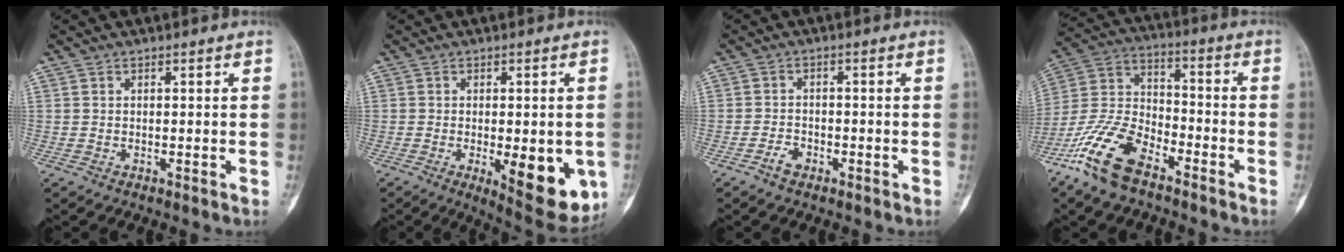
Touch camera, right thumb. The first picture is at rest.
{"total": 12.8, "force": [-3.1, 4.8, 11.5], "torque": [-0.130, -0.020, -0.028]}
{"total": 2.5, "force": [-1.7, 1.4, 1.2], "torque": [-0.018, 0.011, -0.030]}
{"total": 15.0, "force": [-9.6, 6.8, 9.3], "torque": [-0.192, 0.049, -0.196]}